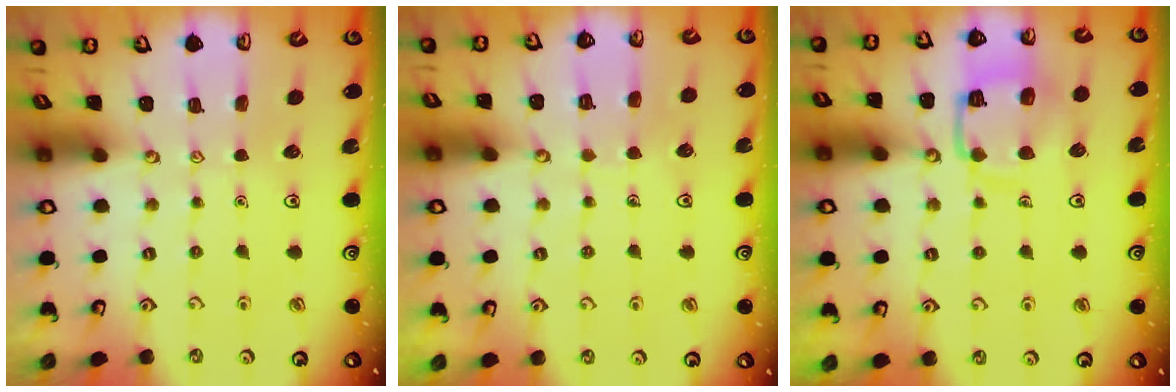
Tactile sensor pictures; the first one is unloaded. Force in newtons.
{"total": 4.6, "press": 4.6, "slide": 0.4}
{"total": 12.2, "press": 12.2, "slide": 1.3}